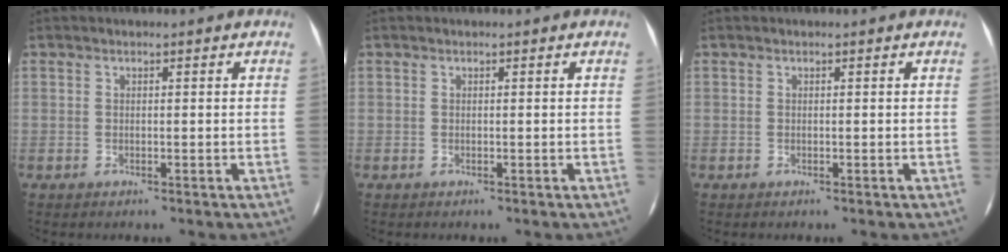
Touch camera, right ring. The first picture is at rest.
{"total": 0.0}
{"total": 0.0}